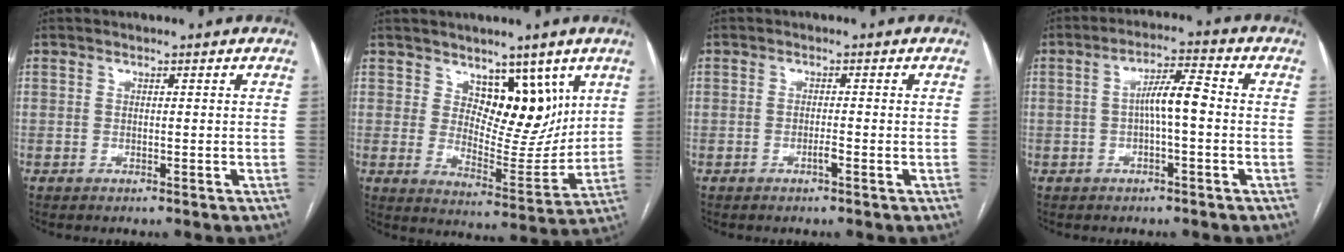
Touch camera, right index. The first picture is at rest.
{"total": 9.8, "force": [5.3, 5.1, 6.5], "torque": [-0.083, -0.008, 0.094]}
{"total": 1.2, "force": [-0.7, 0.0, 1.0], "torque": [-0.021, 0.001, -0.012]}
{"total": 5.6, "force": [-0.4, 0.8, 5.6], "torque": [-0.097, 0.016, -0.008]}